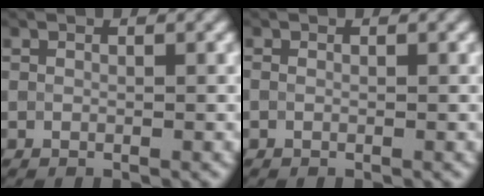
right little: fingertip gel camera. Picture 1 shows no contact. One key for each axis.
{"total": 0.0}